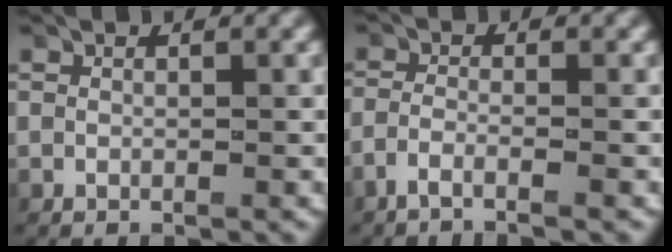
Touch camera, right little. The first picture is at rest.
{"total": 2.8, "force": [-2.3, 0.1, 1.6], "torque": [-0.041, -0.007, -0.040]}